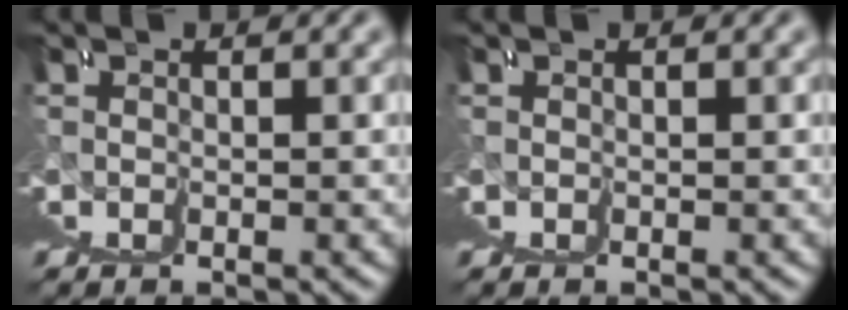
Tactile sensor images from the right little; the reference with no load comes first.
{"total": 0.0}